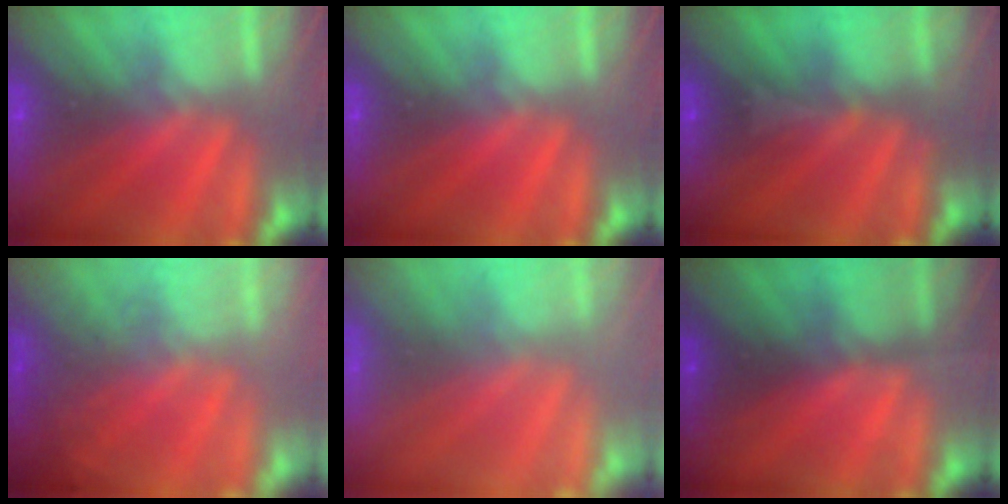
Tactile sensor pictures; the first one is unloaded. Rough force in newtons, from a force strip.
{"total": 0.0}
{"total": 2.9}
{"total": 6.9}
{"total": 8.6}
{"total": 1.3}